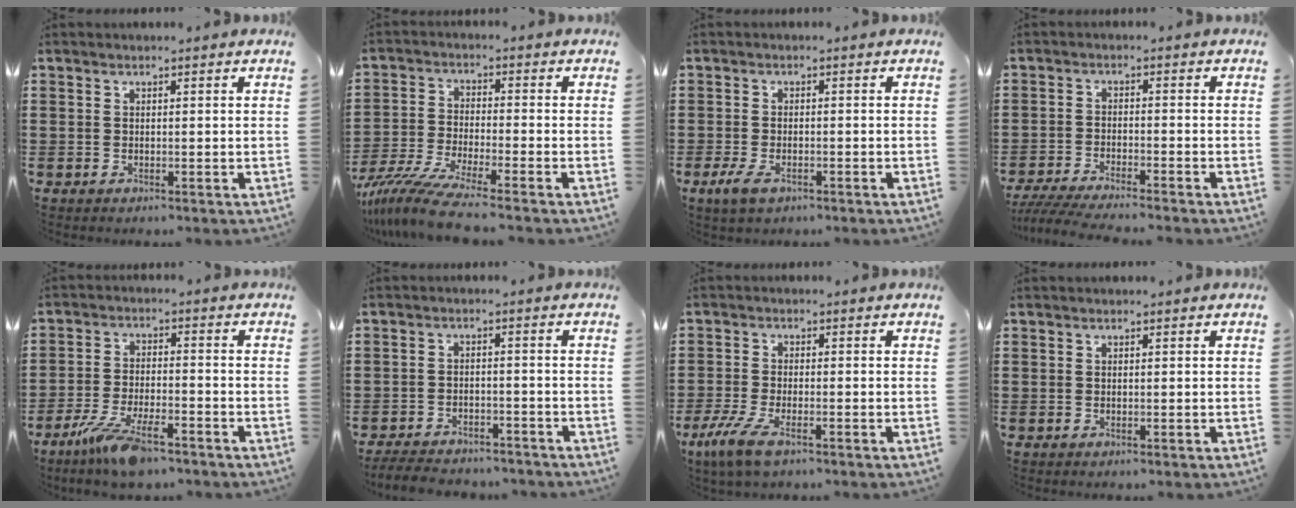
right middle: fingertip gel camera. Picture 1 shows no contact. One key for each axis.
{"total": 7.8, "fx": -6.6, "fy": 0.2, "fz": 4.1, "tx": -0.100, "ty": -0.016, "tz": -0.130}
{"total": 2.9, "fx": -1.5, "fy": 1.3, "fz": 2.1, "tx": -0.052, "ty": -0.005, "tz": -0.031}
{"total": 4.2, "fx": -3.9, "fy": -0.1, "fz": 1.4, "tx": -0.038, "ty": -0.015, "tz": -0.080}
{"total": 8.7, "fx": -5.9, "fy": 2.0, "fz": 6.1, "tx": -0.131, "ty": -0.007, "tz": -0.112}
{"total": 4.2, "fx": -4.1, "fy": 0.6, "fz": 0.5, "tx": -0.015, "ty": 0.002, "tz": -0.086}
{"total": 5.3, "fx": -3.1, "fy": 1.7, "fz": 3.9, "tx": -0.101, "ty": -0.011, "tz": -0.062}
{"total": 0.0}